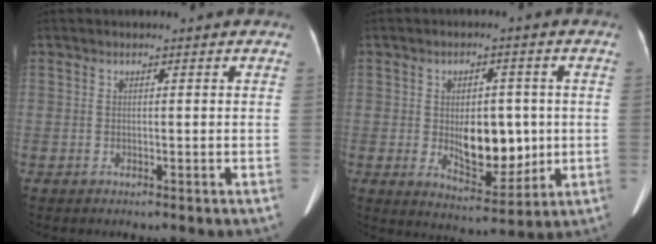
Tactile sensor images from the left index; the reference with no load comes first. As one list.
[{"total": 9.0, "force": [-0.4, 4.8, 7.7], "torque": [-0.118, -0.002, 0.005]}]